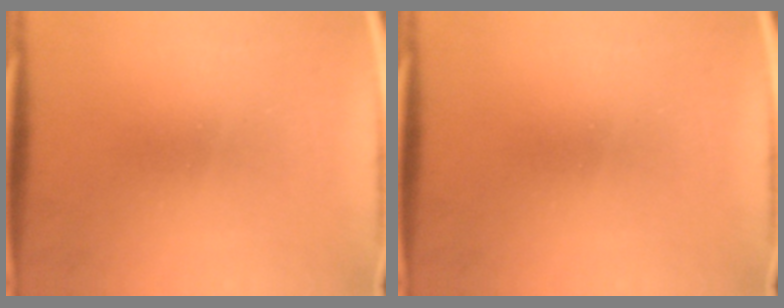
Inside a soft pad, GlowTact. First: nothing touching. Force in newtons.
{"total": 0.0}